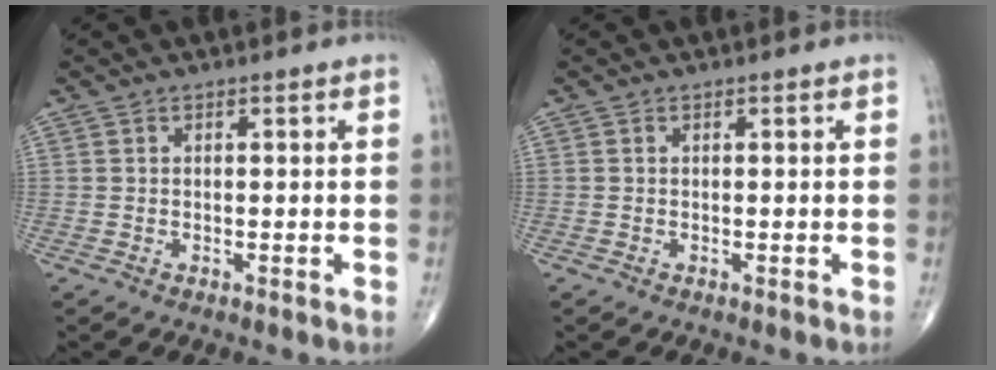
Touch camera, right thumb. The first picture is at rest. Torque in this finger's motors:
{"motor_torque": [-0.48, 0.32, 0.04, 0.07, -0.03]}